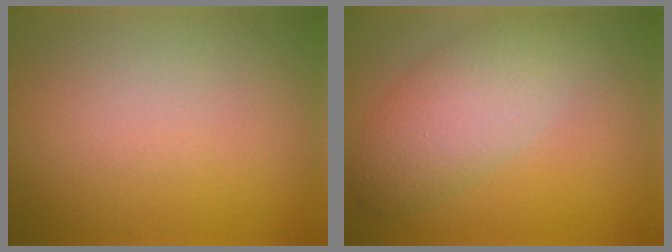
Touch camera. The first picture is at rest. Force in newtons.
{"total": 5.0, "press": 5.0, "slide": 0.4}